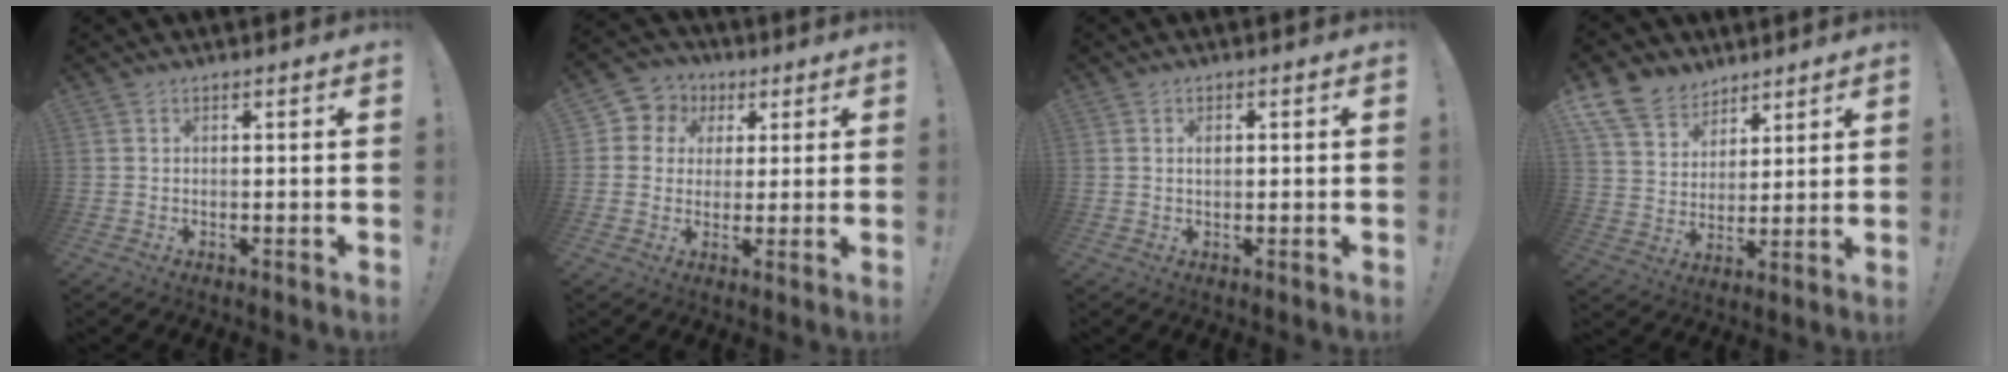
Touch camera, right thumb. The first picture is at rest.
{"total": 7.1, "force": [1.4, 6.8, 1.7], "torque": [-0.035, -0.005, 0.031]}
{"total": 1.3, "force": [0.1, 0.9, 1.0], "torque": [-0.018, 0.003, 0.000]}
{"total": 12.1, "force": [8.7, 7.8, 3.2], "torque": [-0.069, -0.061, 0.171]}